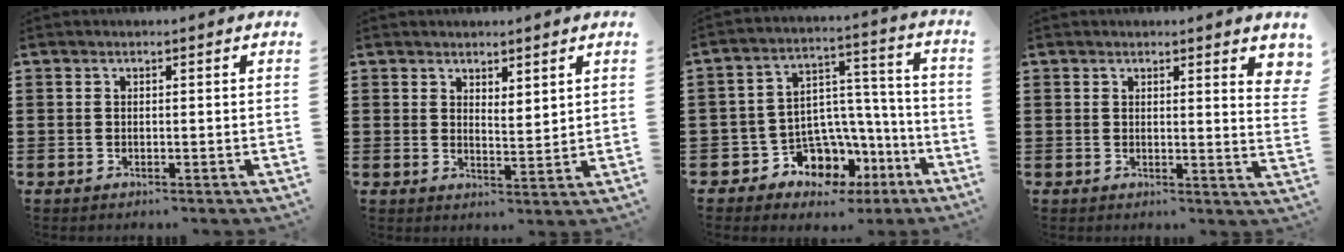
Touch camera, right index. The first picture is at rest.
{"total": 2.4, "force": [2.3, 0.6, 0.1], "torque": [-0.008, 0.001, 0.044]}
{"total": 7.5, "force": [-4.2, 5.8, 2.0], "torque": [-0.050, 0.006, -0.066]}
{"total": 2.1, "force": [1.6, 0.1, 1.4], "torque": [-0.018, -0.004, 0.026]}